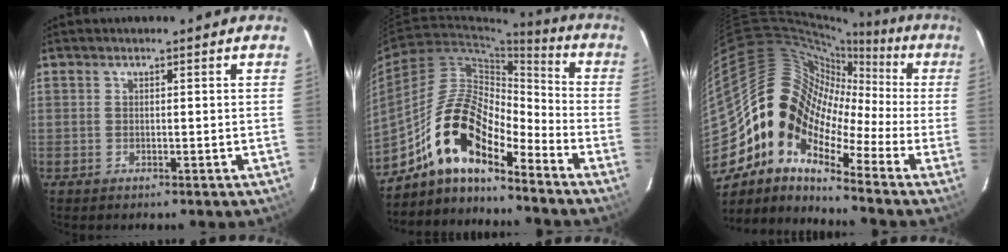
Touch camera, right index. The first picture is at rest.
{"total": 14.3, "force": [-10.5, 4.6, 8.6], "torque": [-0.153, 0.018, -0.208]}
{"total": 15.7, "force": [-5.3, 11.4, 9.4], "torque": [-0.154, 0.012, -0.129]}